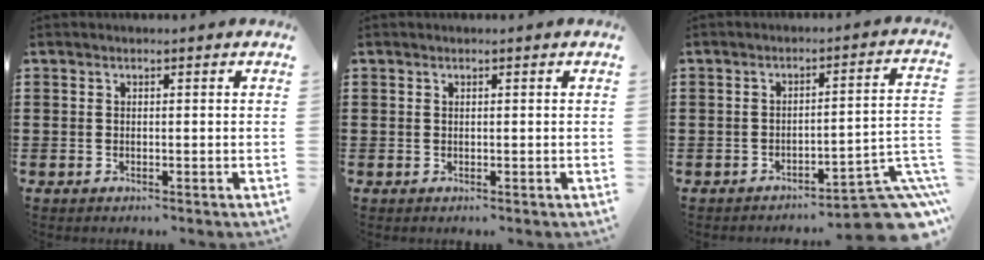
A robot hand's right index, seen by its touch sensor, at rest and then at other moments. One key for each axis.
{"total": 0.0}
{"total": 7.6, "fx": -5.8, "fy": 1.2, "fz": 4.8, "tx": -0.059, "ty": 0.001, "tz": -0.107}